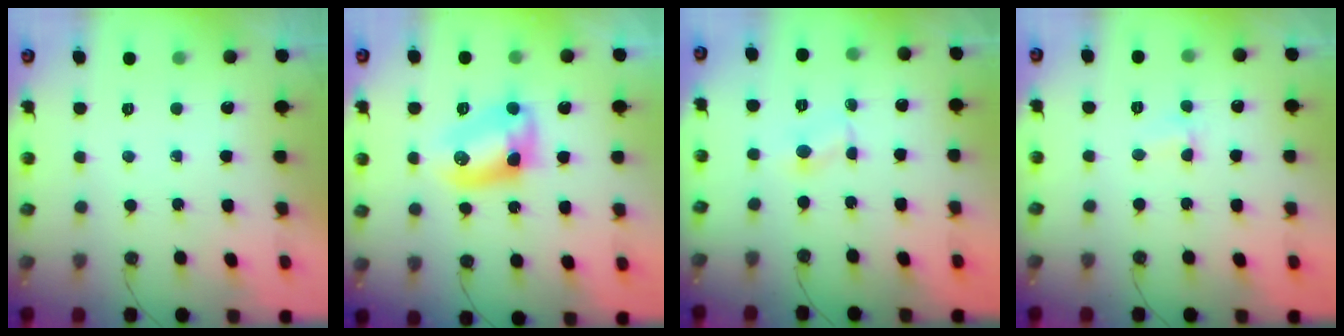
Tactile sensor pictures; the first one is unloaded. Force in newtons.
{"total": 9.0, "press": 9.0, "slide": 0.3}
{"total": 1.7, "press": 1.6, "slide": 0.2}
{"total": 2.8, "press": 1.1, "slide": 2.5}